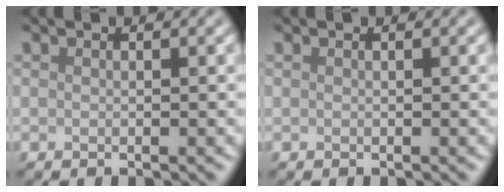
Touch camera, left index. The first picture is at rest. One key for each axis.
{"total": 0.0}